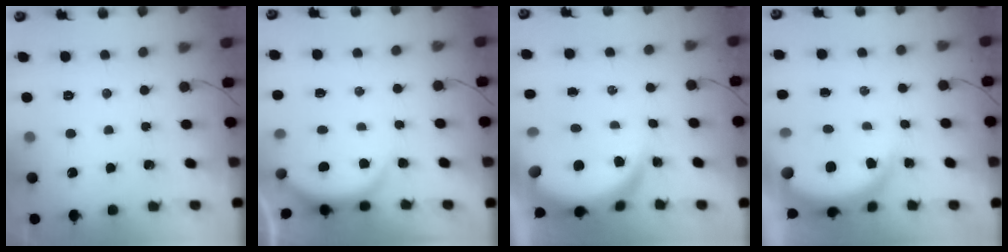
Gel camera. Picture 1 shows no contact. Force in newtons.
{"total": 2.5, "press": 2.5, "slide": 0.6}
{"total": 6.3, "press": 6.3, "slide": 0.9}
{"total": 5.2, "press": 5.2, "slide": 0.5}